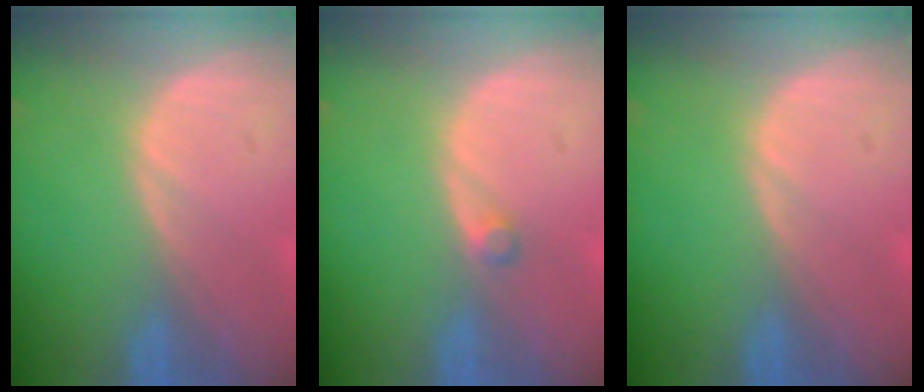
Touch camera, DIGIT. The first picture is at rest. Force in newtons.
{"total": 1.0, "press": 1.0, "slide": 0.2}
{"total": 0.0}